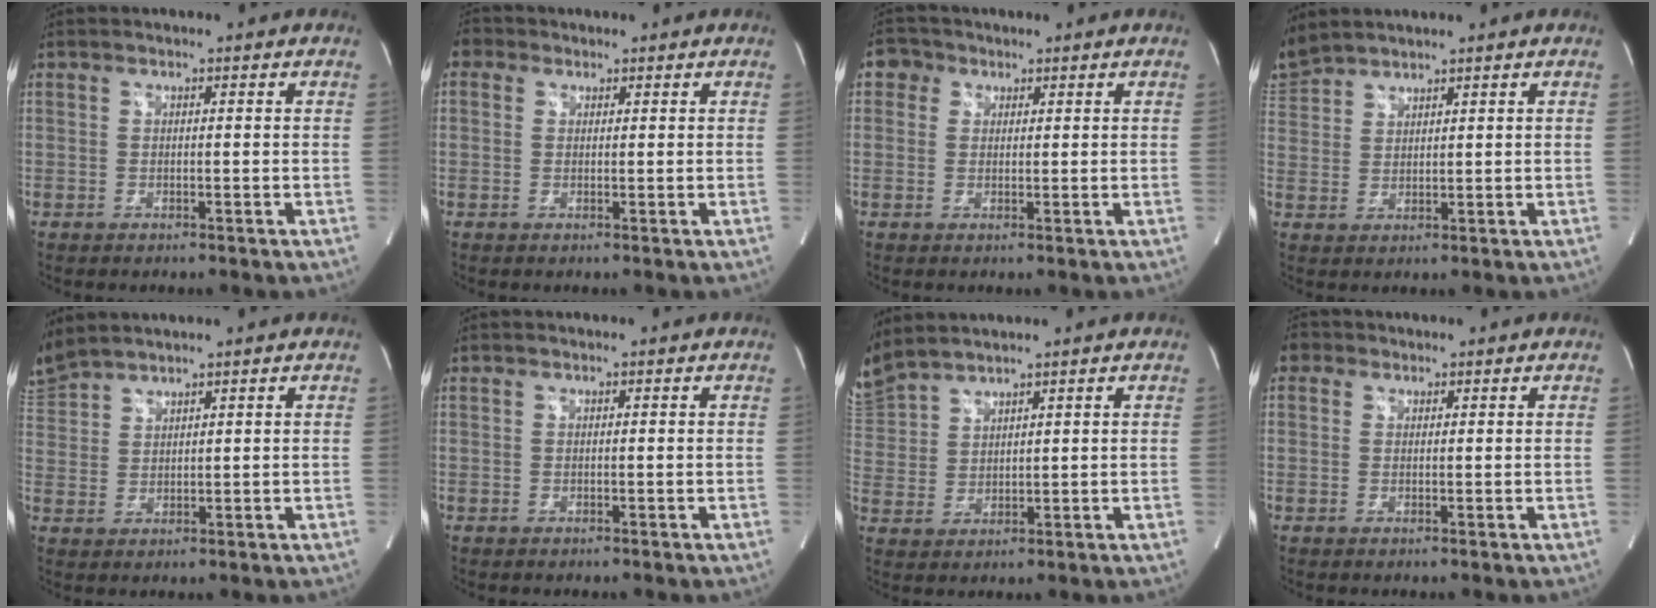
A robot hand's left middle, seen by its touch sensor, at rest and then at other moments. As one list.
[{"total": 2.4, "force": [1.0, 2.0, 0.6], "torque": [-0.011, 0.012, 0.013]}, {"total": 3.0, "force": [1.3, 2.6, 0.6], "torque": [-0.008, 0.010, 0.018]}, {"total": 4.4, "force": [4.4, 0.7, 0.2], "torque": [-0.019, 0.019, 0.094]}, {"total": 5.0, "force": [5.0, 0.3, 0.8], "torque": [-0.036, 0.019, 0.109]}, {"total": 0.0}, {"total": 7.1, "force": [6.9, 0.9, 1.7], "torque": [-0.058, 0.018, 0.150]}, {"total": 2.1, "force": [0.9, 1.8, 0.4], "torque": [-0.003, 0.010, 0.011]}]